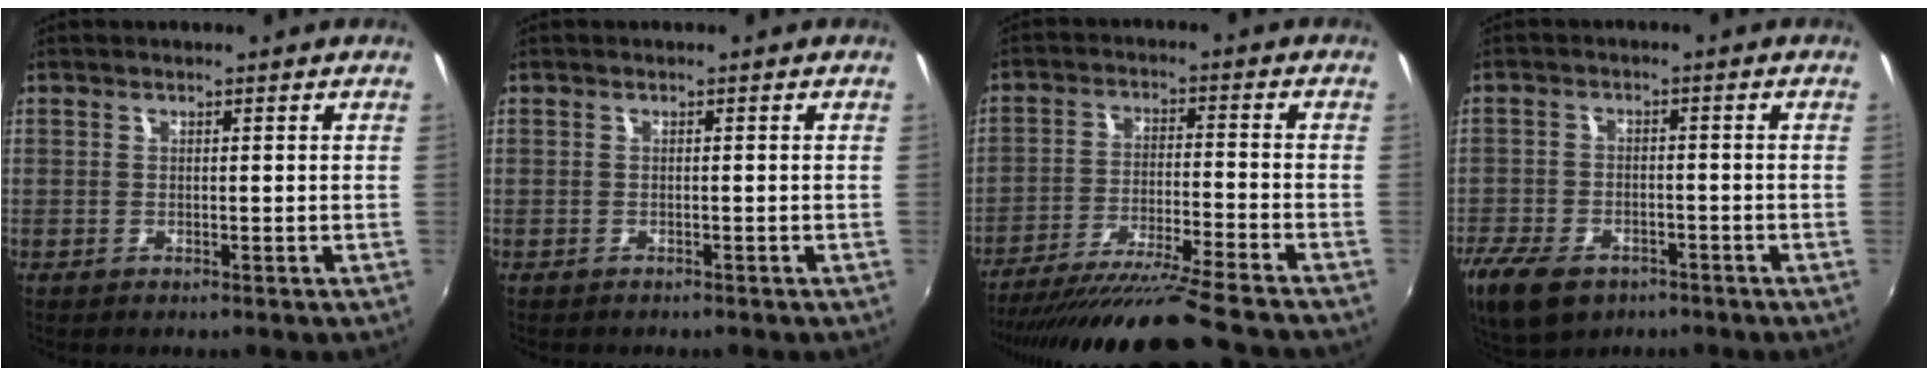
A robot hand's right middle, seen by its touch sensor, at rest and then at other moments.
{"total": 0.7, "force": [-0.6, 0.3, 0.1], "torque": [-0.005, -0.001, -0.008]}
{"total": 17.2, "force": [-15.5, -1.6, 7.4], "torque": [-0.147, -0.036, -0.254]}
{"total": 12.2, "force": [-7.8, 6.8, 6.5], "torque": [-0.163, -0.025, -0.139]}